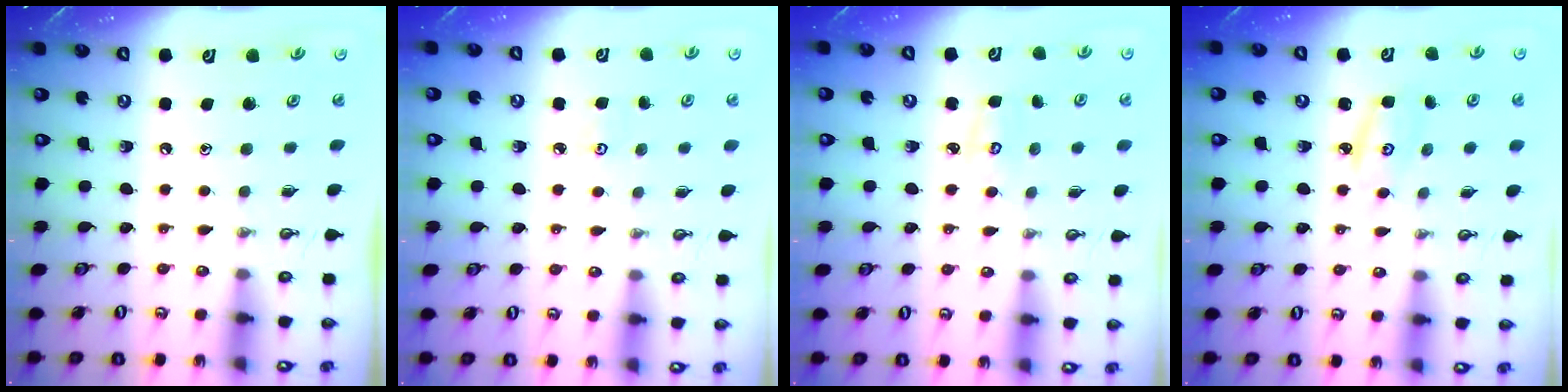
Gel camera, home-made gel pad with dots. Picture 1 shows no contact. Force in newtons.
{"total": 2.8, "press": 2.8, "slide": 0.3}
{"total": 2.9, "press": 2.9, "slide": 0.2}
{"total": 2.7, "press": 2.6, "slide": 0.3}